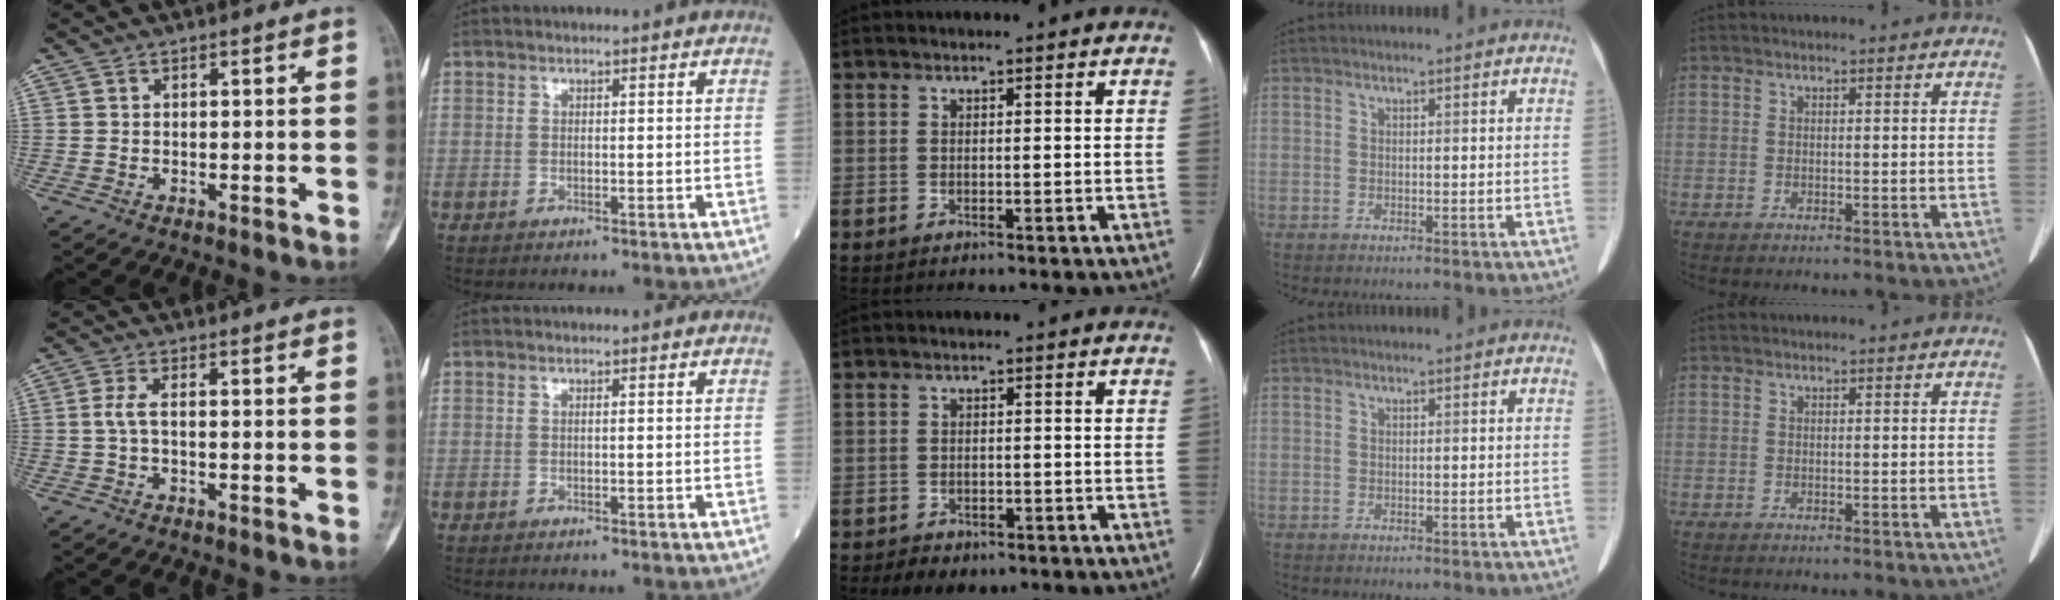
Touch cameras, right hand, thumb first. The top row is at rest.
{"thumb": {"total": 2.4, "force": [-0.3, 0.7, 2.3], "torque": [-0.053, 0.003, -0.009]}, "middle": {"total": 3.9, "force": [-2.7, 2.3, 1.6], "torque": [-0.022, 0.000, -0.032]}}